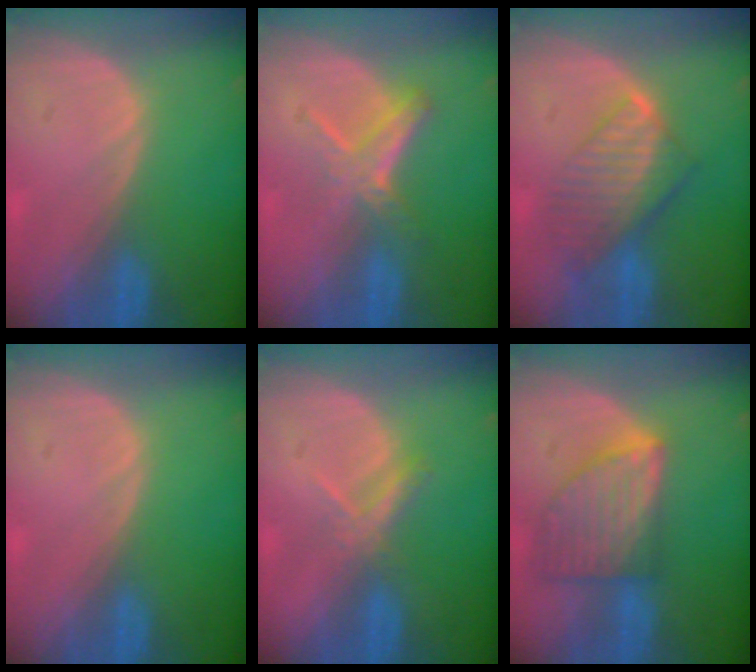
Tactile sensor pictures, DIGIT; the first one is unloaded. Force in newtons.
{"total": 4.9, "press": 4.8, "slide": 0.9}
{"total": 8.1, "press": 7.1, "slide": 3.9}
{"total": 0.0}
{"total": 3.1, "press": 2.9, "slide": 0.9}
{"total": 8.1, "press": 7.4, "slide": 3.4}